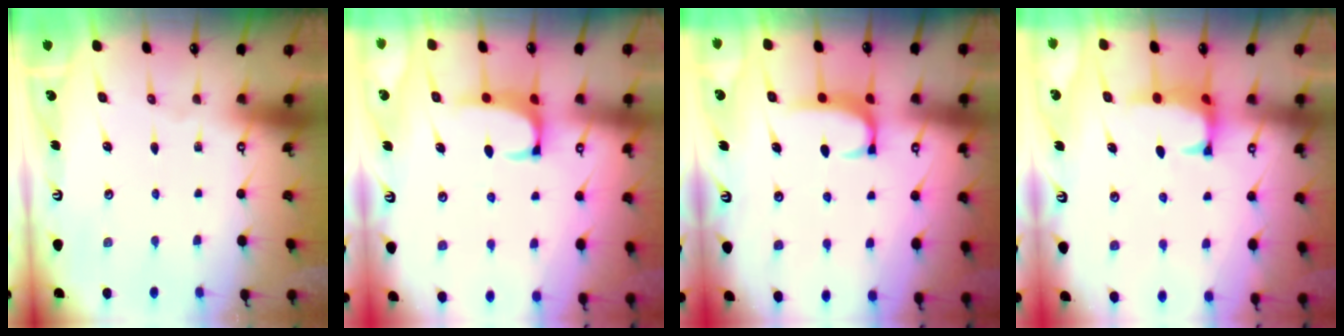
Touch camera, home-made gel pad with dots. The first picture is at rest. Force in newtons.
{"total": 0.8, "press": 0.6, "slide": 0.6}
{"total": 1.4, "press": 1.4, "slide": 0.3}
{"total": 1.3, "press": 1.1, "slide": 0.6}